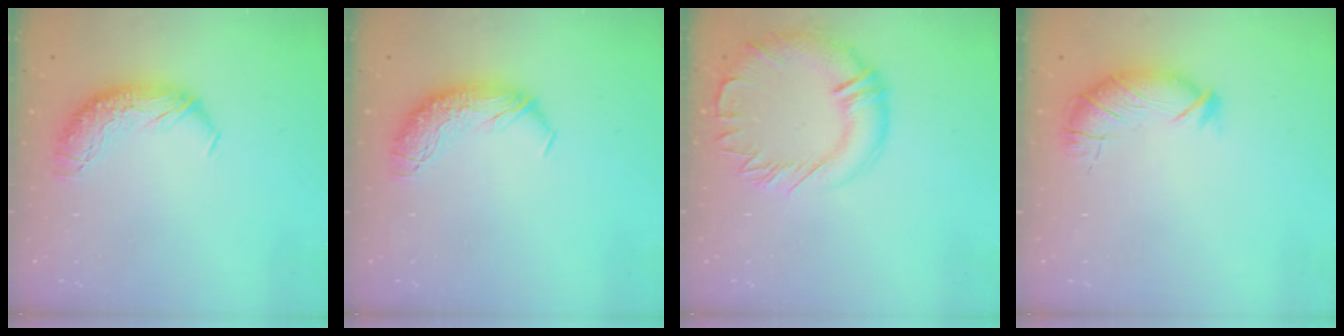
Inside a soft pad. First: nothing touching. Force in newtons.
{"total": 0.0}
{"total": 7.1, "press": 6.7, "slide": 2.1}
{"total": 3.6, "press": 3.5, "slide": 0.8}